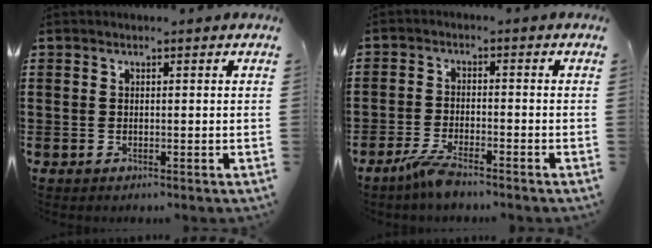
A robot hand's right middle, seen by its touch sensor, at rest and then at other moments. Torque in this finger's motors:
{"motor_torque": [1.17, -0.85, 0.29, 0.07]}